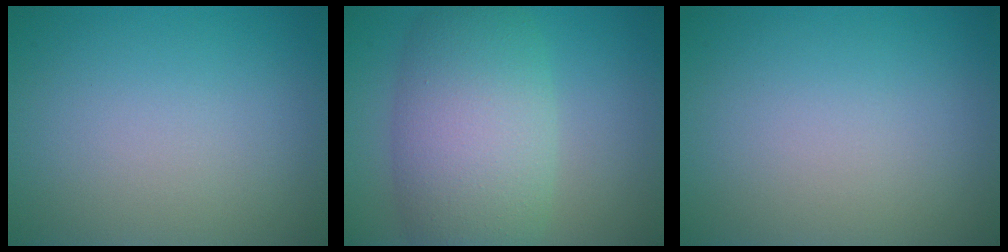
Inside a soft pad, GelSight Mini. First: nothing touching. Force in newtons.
{"total": 8.8, "press": 8.8, "slide": 0.5}
{"total": 0.0}